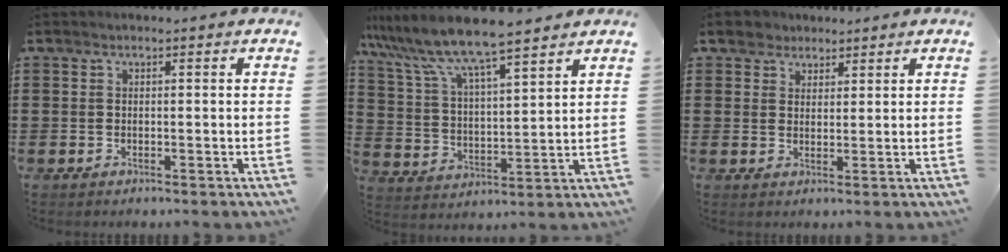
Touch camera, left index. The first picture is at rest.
{"total": 8.4, "force": [7.5, 0.2, 3.9], "torque": [-0.107, -0.040, 0.126]}
{"total": 3.0, "force": [2.3, 1.9, 0.0], "torque": [-0.005, 0.007, 0.042]}